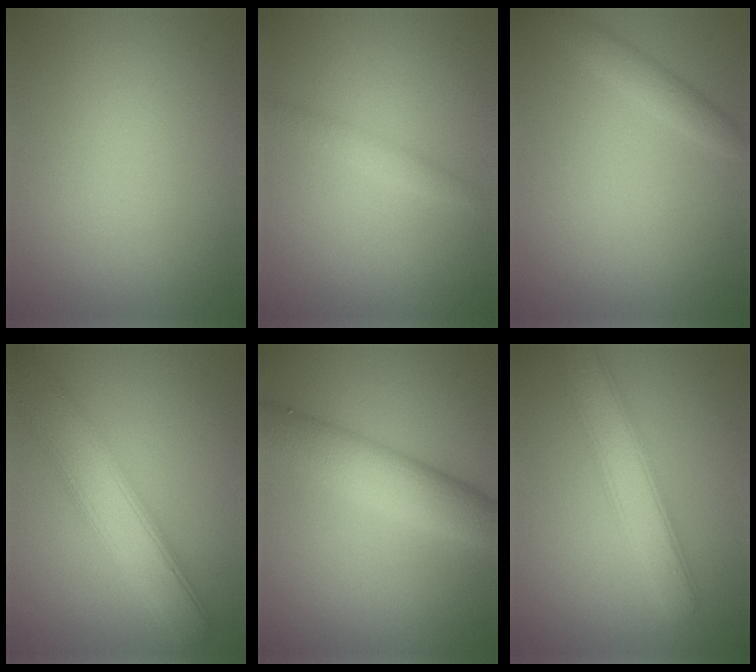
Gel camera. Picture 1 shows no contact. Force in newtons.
{"total": 1.4, "press": 1.4, "slide": 0.1}
{"total": 1.8, "press": 1.8, "slide": 0.2}
{"total": 7.2, "press": 7.2, "slide": 0.3}
{"total": 5.8, "press": 5.7, "slide": 0.3}
{"total": 4.8, "press": 4.8, "slide": 0.1}